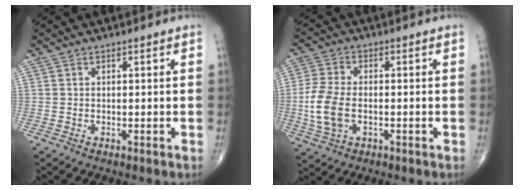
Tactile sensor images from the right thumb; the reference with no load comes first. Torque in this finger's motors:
{"motor_torque": [-0.15, 0.52, 0.89, 0.00, 0.28]}